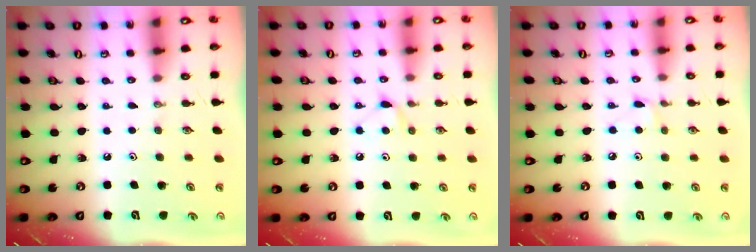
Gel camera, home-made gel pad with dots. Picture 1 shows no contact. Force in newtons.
{"total": 6.5, "press": 6.4, "slide": 0.7}
{"total": 4.3, "press": 4.3, "slide": 0.6}